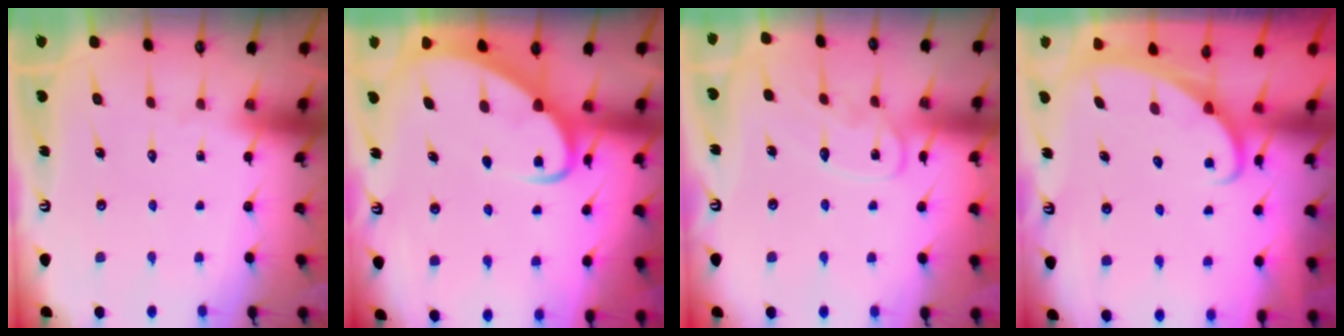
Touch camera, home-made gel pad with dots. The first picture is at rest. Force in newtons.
{"total": 5.2, "press": 5.2, "slide": 0.4}
{"total": 10.5, "press": 10.5, "slide": 0.5}
{"total": 2.1, "press": 2.1, "slide": 0.2}